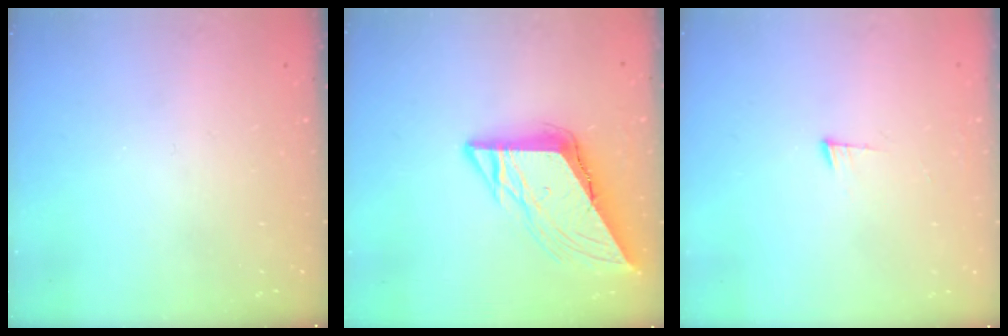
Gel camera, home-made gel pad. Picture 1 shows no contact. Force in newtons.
{"total": 12.0, "press": 12.0, "slide": 1.3}
{"total": 3.5, "press": 3.5, "slide": 0.5}